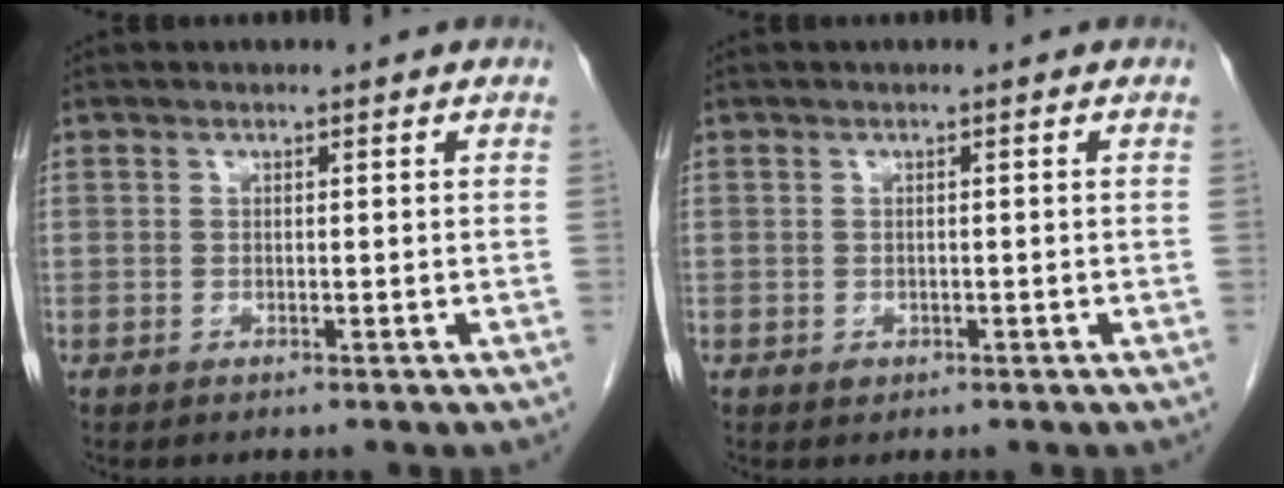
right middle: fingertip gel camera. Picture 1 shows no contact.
{"total": 0.8, "force": [-0.4, 0.7, 0.3], "torque": [-0.006, 0.001, -0.002]}